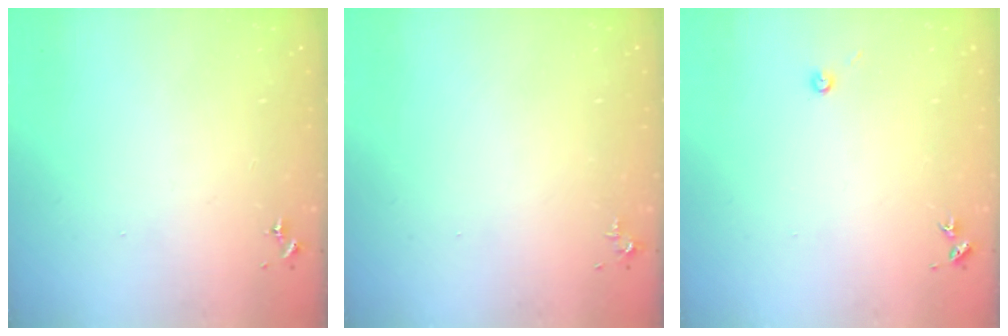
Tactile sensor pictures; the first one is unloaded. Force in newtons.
{"total": 3.5, "press": 3.4, "slide": 0.5}
{"total": 3.0, "press": 3.0, "slide": 0.3}